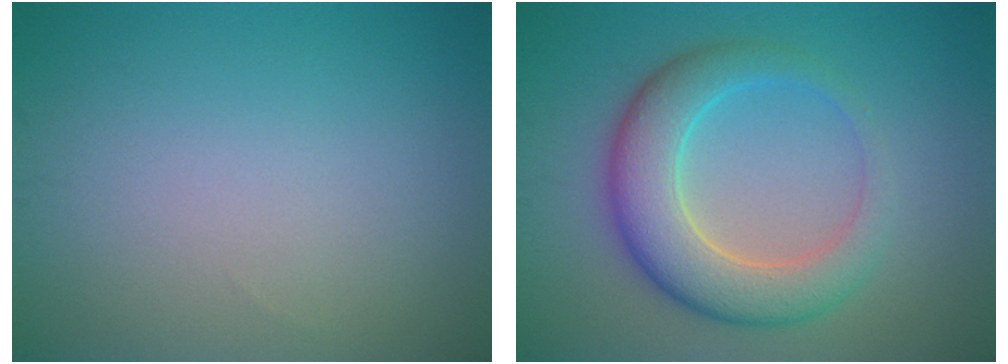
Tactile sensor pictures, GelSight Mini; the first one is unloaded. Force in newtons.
{"total": 6.5, "press": 6.5, "slide": 0.2}